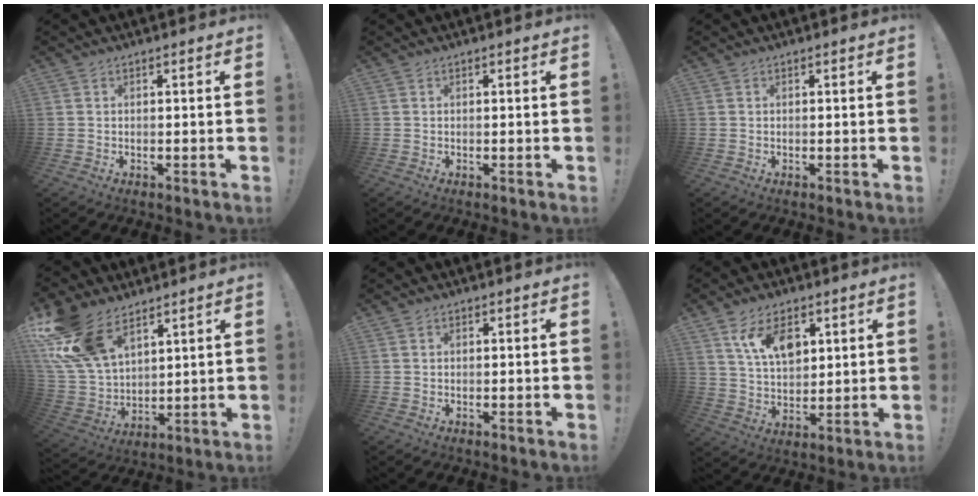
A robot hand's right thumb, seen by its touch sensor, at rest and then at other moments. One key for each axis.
{"total": 0.0}
{"total": 0.0}
{"total": 18.9, "fx": 11.3, "fy": 11.0, "fz": 10.5, "tx": -0.228, "ty": -0.058, "tz": 0.216}
{"total": 0.0}
{"total": 11.4, "fx": 6.0, "fy": 6.5, "fz": 7.1, "tx": -0.116, "ty": -0.020, "tz": 0.110}